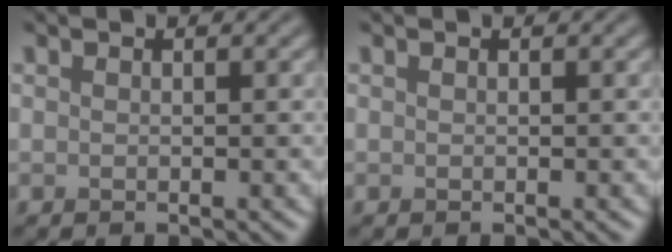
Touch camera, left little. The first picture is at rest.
{"total": 0.0}